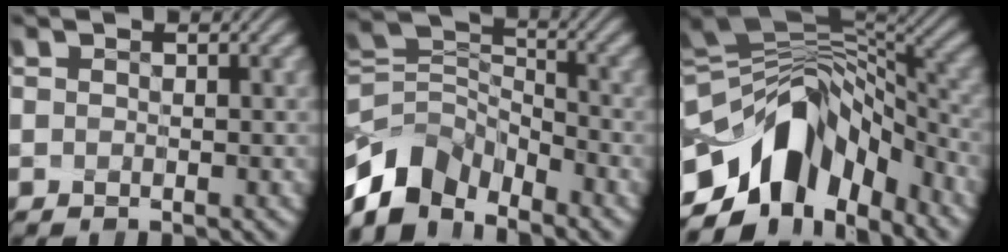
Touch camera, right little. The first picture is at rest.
{"total": 6.7, "force": [-4.9, 3.8, 2.5], "torque": [-0.035, 0.003, -0.102]}
{"total": 11.2, "force": [-4.9, 7.1, 7.2], "torque": [-0.127, 0.013, -0.074]}